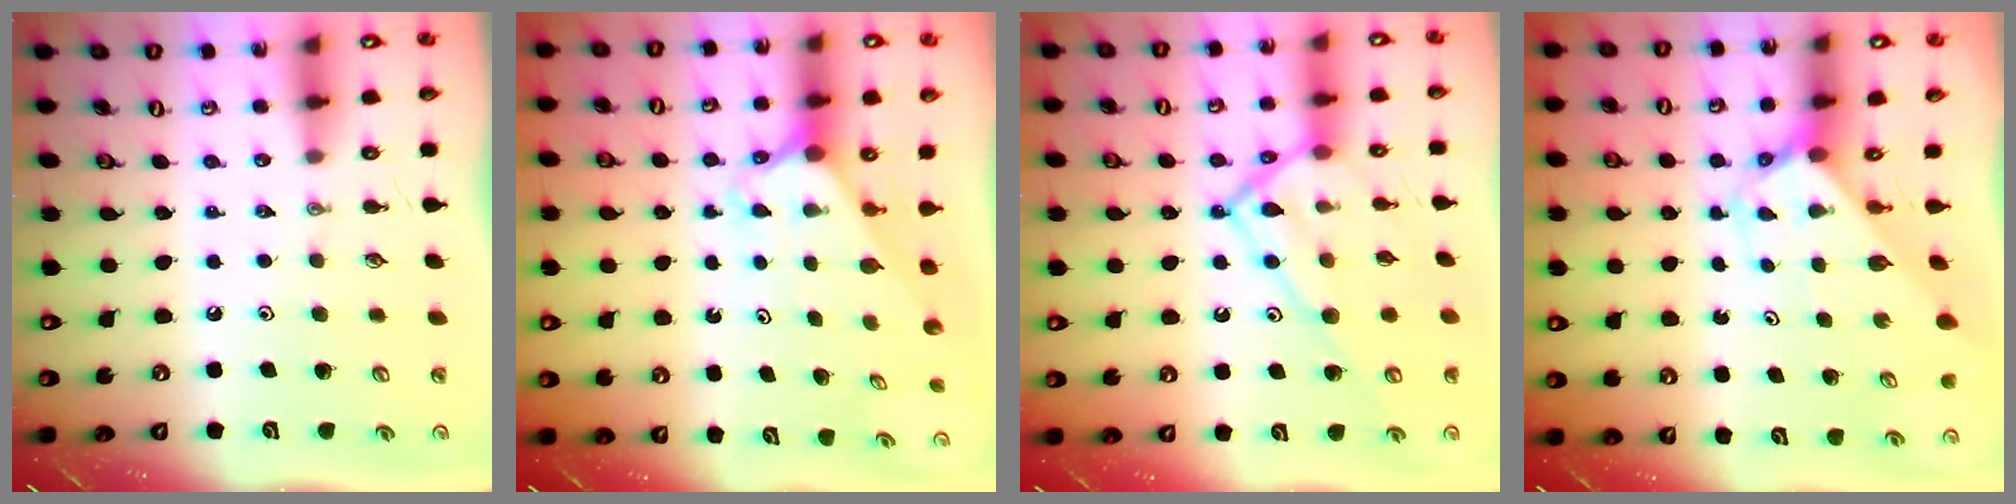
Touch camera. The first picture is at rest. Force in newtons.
{"total": 2.2, "press": 2.2, "slide": 0.2}
{"total": 16.1, "press": 16.1, "slide": 0.8}
{"total": 2.5, "press": 2.5, "slide": 0.2}